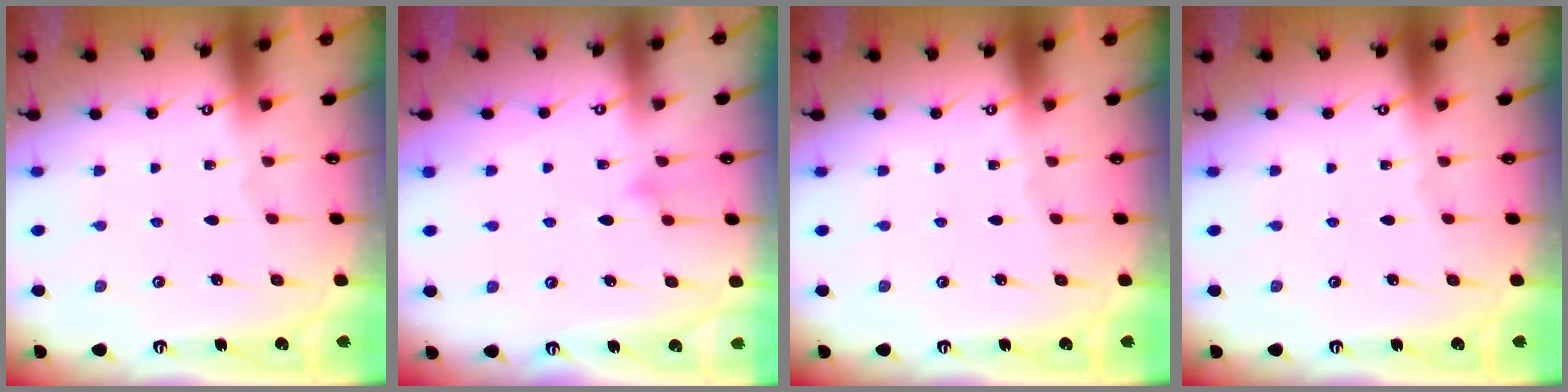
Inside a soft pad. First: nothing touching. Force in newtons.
{"total": 7.3, "press": 7.3, "slide": 0.4}
{"total": 0.0}
{"total": 0.0}